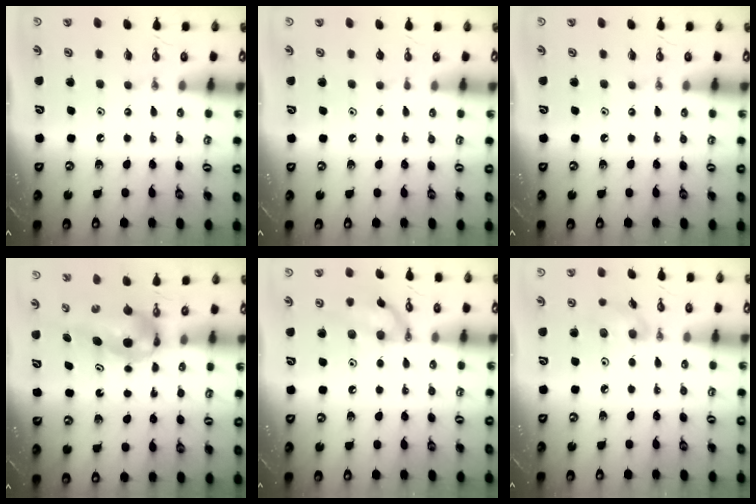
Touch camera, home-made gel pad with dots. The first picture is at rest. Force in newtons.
{"total": 0.0}
{"total": 0.0}
{"total": 5.6, "press": 5.1, "slide": 2.3}
{"total": 12.6, "press": 10.6, "slide": 6.8}
{"total": 7.8, "press": 7.4, "slide": 2.5}